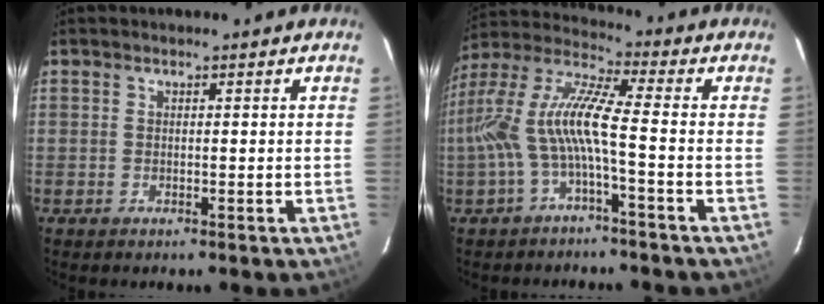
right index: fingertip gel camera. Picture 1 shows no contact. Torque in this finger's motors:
{"motor_torque": [1.50, -0.64, 0.87, 0.21]}